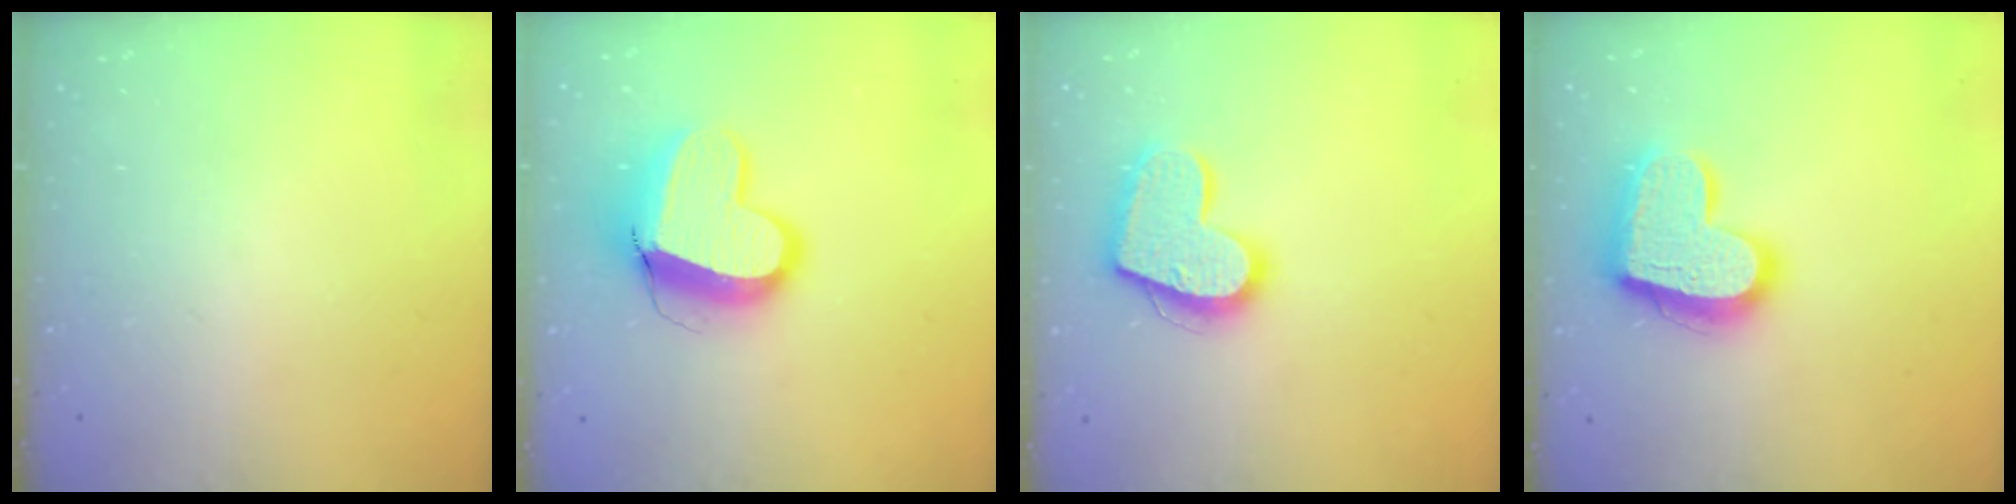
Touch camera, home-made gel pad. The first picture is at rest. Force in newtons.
{"total": 13.1, "press": 13.0, "slide": 1.3}
{"total": 16.4, "press": 16.4, "slide": 1.2}
{"total": 18.0, "press": 17.9, "slide": 1.6}